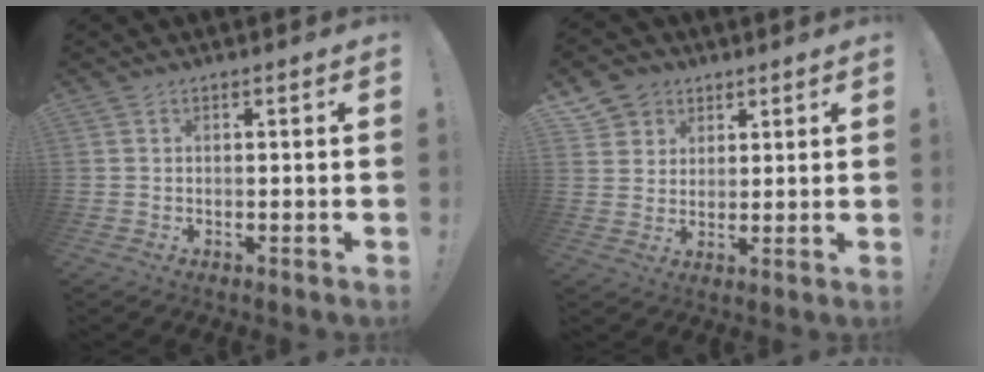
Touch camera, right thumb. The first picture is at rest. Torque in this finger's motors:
{"motor_torque": [0.14, 0.19, 0.86, 0.84, 0.31]}